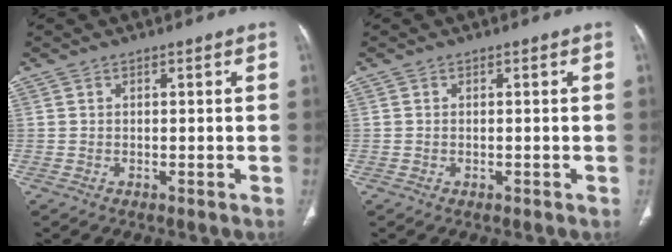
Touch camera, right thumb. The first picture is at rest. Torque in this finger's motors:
{"motor_torque": [-0.58, 0.28, -0.38, 0.24, -0.02]}